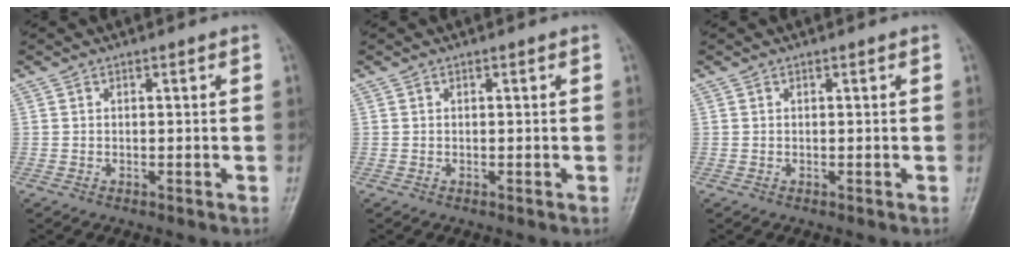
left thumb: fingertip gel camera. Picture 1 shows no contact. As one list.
[{"total": 0.0}, {"total": 0.0}]